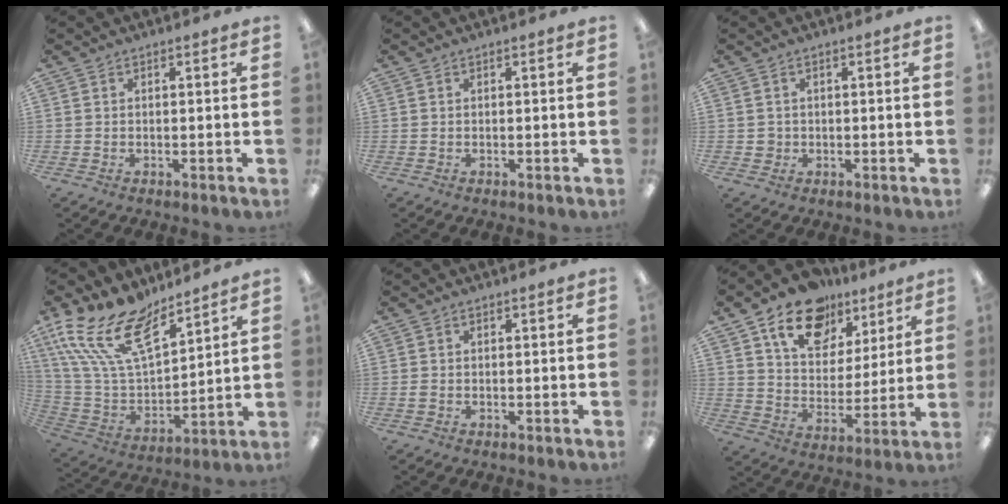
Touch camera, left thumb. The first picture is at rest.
{"total": 0.0}
{"total": 1.6, "force": [0.2, 1.6, 0.3], "torque": [-0.008, 0.005, 0.000]}
{"total": 20.5, "force": [13.5, 9.3, 12.4], "torque": [-0.266, -0.089, 0.245]}
{"total": 0.8, "force": [-0.2, 0.6, 0.5], "torque": [-0.010, 0.003, -0.004]}
{"total": 15.6, "force": [10.6, 9.5, 6.4], "torque": [-0.104, -0.054, 0.193]}